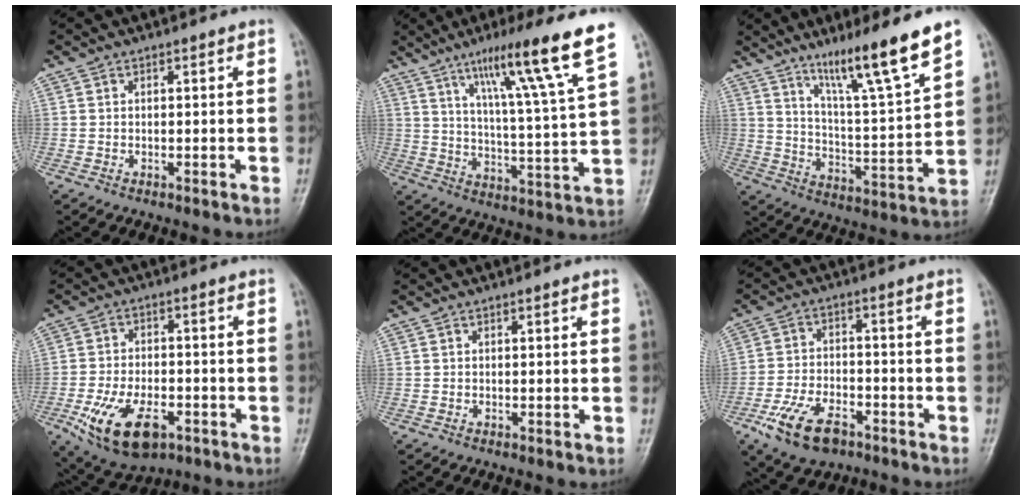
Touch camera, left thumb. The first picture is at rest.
{"total": 17.0, "force": [10.6, 0.4, 13.3], "torque": [-0.197, -0.052, 0.162]}
{"total": 15.5, "force": [10.7, 0.6, 11.2], "torque": [-0.176, -0.063, 0.181]}
{"total": 13.4, "force": [-6.0, 7.1, 9.6], "torque": [-0.168, 0.014, -0.094]}
{"total": 0.0}
{"total": 10.9, "force": [-6.1, 5.8, 6.9], "torque": [-0.125, 0.019, -0.108]}